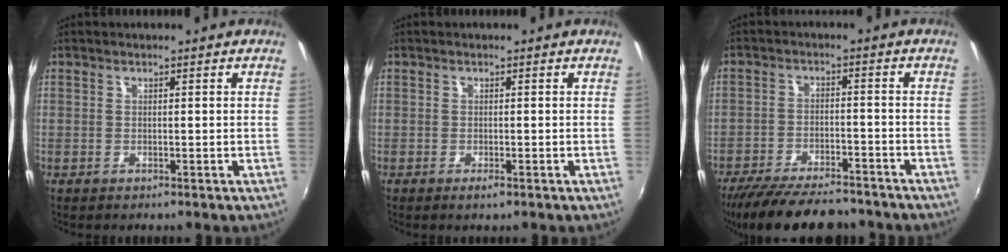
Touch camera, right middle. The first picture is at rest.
{"total": 1.2, "force": [-0.8, 0.3, 0.9], "torque": [-0.017, -0.003, -0.013]}
{"total": 16.2, "force": [-13.6, 4.6, 7.4], "torque": [-0.155, -0.020, -0.208]}